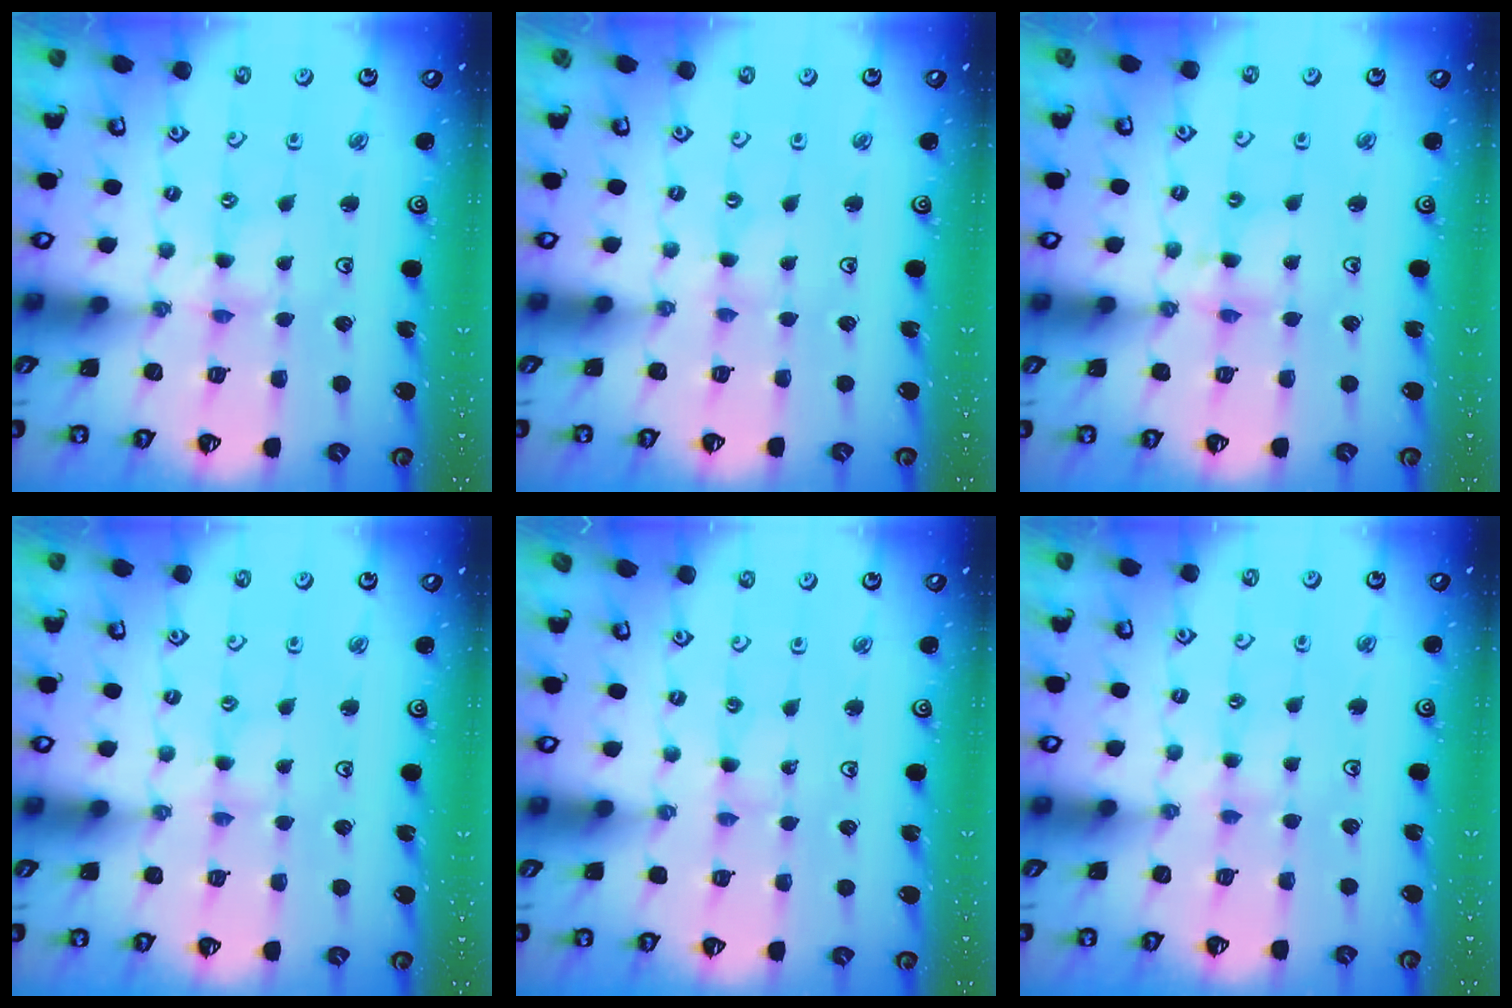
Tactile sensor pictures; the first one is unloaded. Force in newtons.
{"total": 0.0}
{"total": 5.0, "press": 5.0, "slide": 0.4}
{"total": 2.0, "press": 2.0, "slide": 0.3}
{"total": 0.6, "press": 0.6, "slide": 0.1}
{"total": 3.0, "press": 3.0, "slide": 0.4}